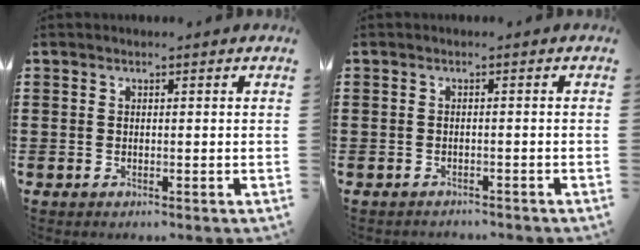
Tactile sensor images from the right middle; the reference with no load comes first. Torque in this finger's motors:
{"motor_torque": [0.00, 0.19, -0.03, -0.01]}